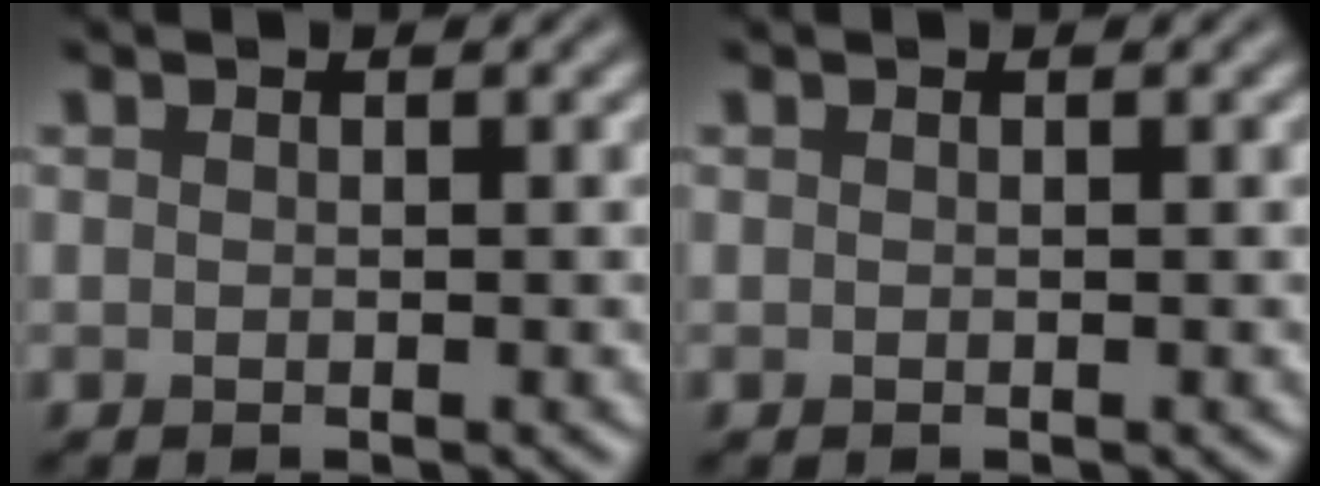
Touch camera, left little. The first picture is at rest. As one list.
[{"total": 0.0}]